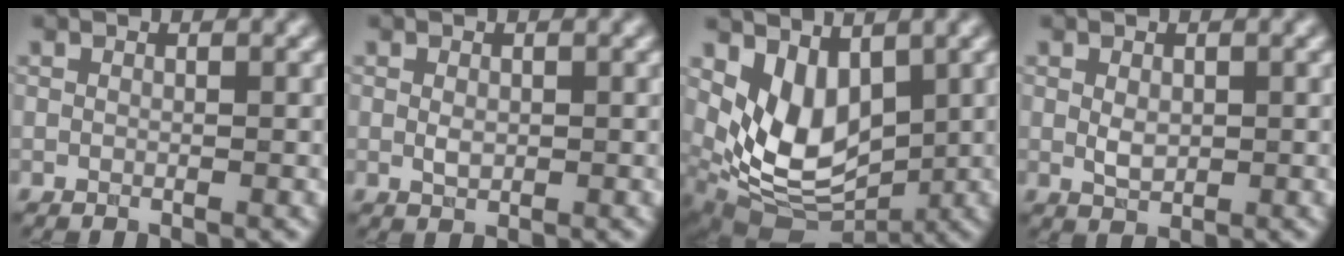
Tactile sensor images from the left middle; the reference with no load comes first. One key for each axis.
{"total": 1.2, "fx": 0.0, "fy": 0.8, "fz": 0.9, "tx": -0.017, "ty": -0.003, "tz": 0.002}
{"total": 6.7, "fx": 1.6, "fy": 4.3, "fz": 4.9, "tx": -0.100, "ty": -0.027, "tz": 0.036}
{"total": 1.7, "fx": 0.2, "fy": 1.2, "fz": 1.3, "tx": -0.024, "ty": -0.002, "tz": 0.006}